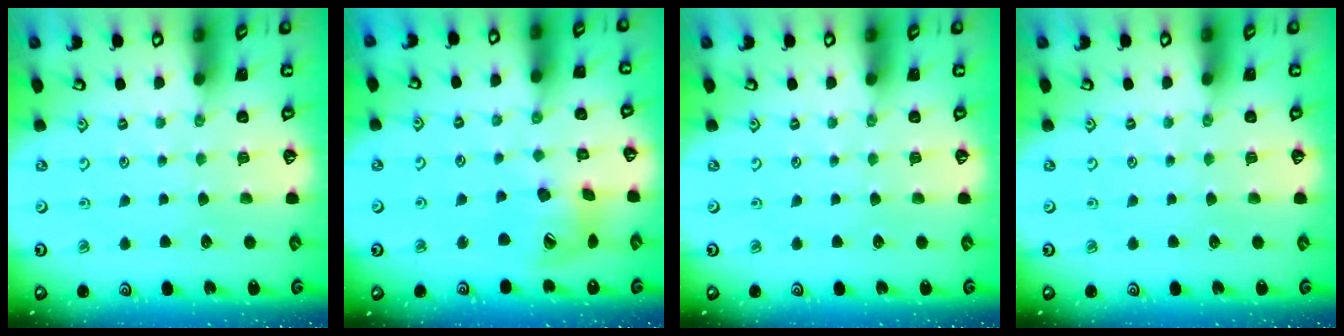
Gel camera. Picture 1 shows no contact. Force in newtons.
{"total": 15.5, "press": 15.2, "slide": 2.5}
{"total": 0.0}
{"total": 0.0}